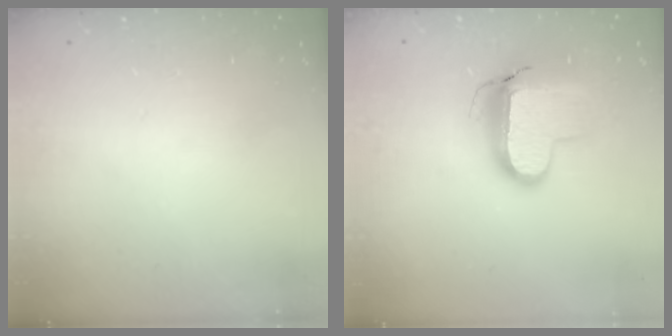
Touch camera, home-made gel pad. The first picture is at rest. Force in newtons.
{"total": 13.3, "press": 13.3, "slide": 1.0}